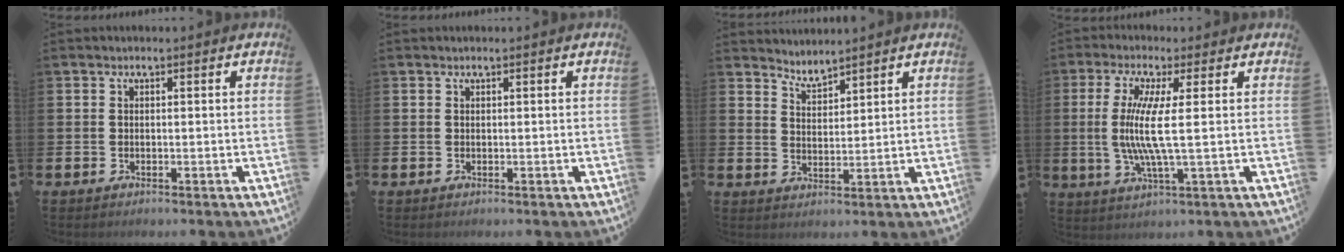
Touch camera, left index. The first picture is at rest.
{"total": 0.0}
{"total": 3.4, "force": [3.4, 0.1, -0.1], "torque": [-0.009, -0.019, 0.064]}
{"total": 7.6, "force": [0.7, 0.3, 7.6], "torque": [-0.148, -0.009, 0.006]}